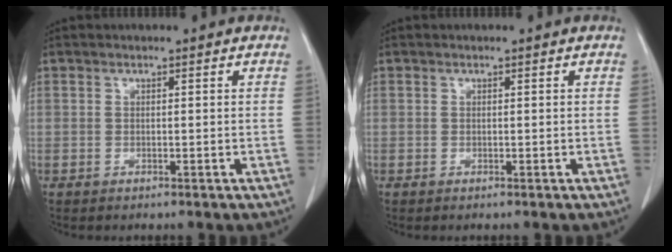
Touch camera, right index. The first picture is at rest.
{"total": 0.0}